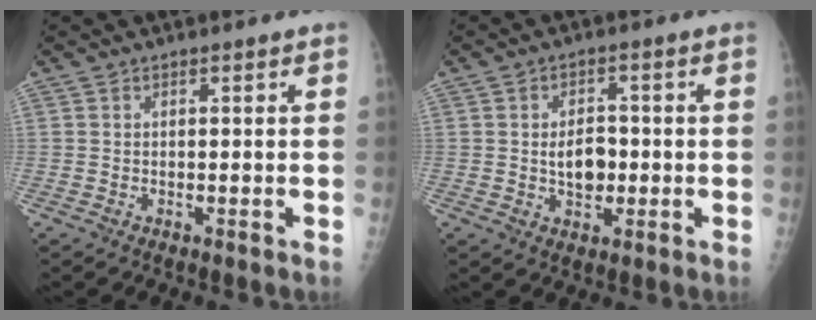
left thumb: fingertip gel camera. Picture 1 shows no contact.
{"total": 5.6, "force": [-0.5, 3.8, 4.1], "torque": [-0.045, 0.004, -0.006]}